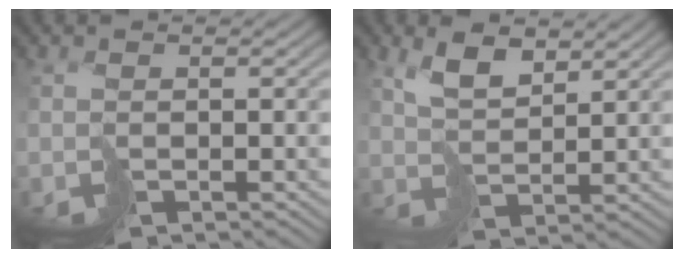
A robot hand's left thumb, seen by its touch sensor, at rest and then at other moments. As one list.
[{"total": 4.7, "force": [3.0, 2.0, 3.1], "torque": [-0.072, 0.001, 0.057]}]